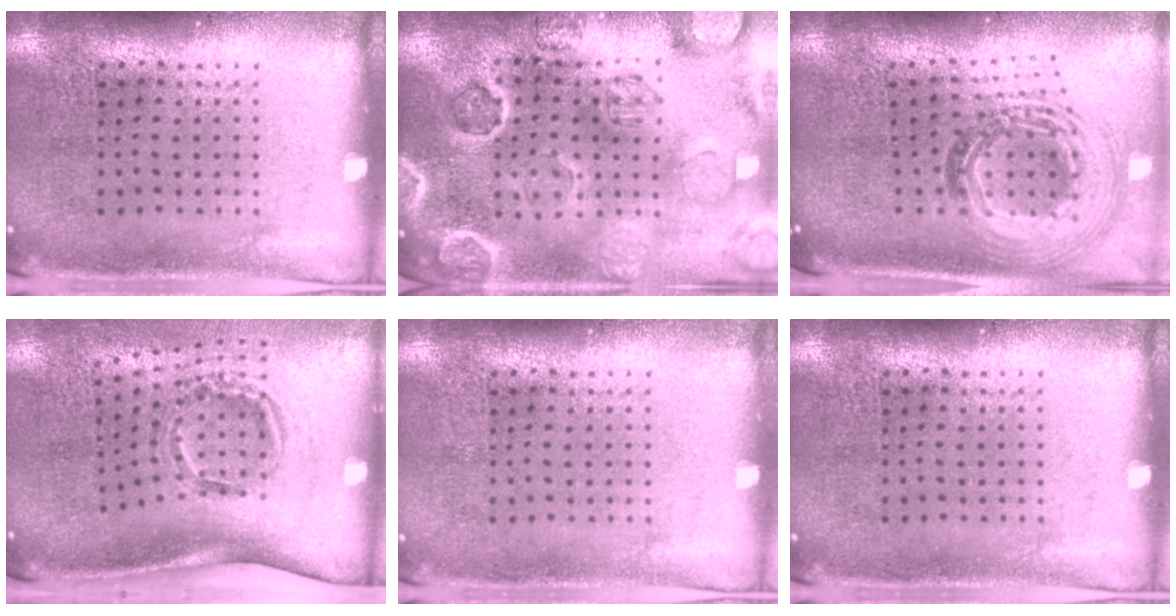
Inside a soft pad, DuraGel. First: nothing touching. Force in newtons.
{"total": 2.7, "press": 2.7, "slide": 0.2}
{"total": 1.7, "press": 1.5, "slide": 0.9}
{"total": 2.1, "press": 1.2, "slide": 1.6}
{"total": 0.0}
{"total": 0.0}